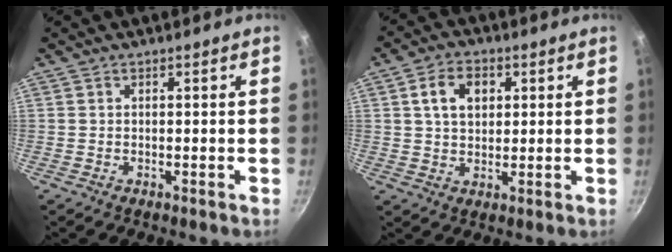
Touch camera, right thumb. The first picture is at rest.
{"total": 7.3, "force": [2.1, 5.1, 4.8], "torque": [-0.062, 0.004, 0.033]}